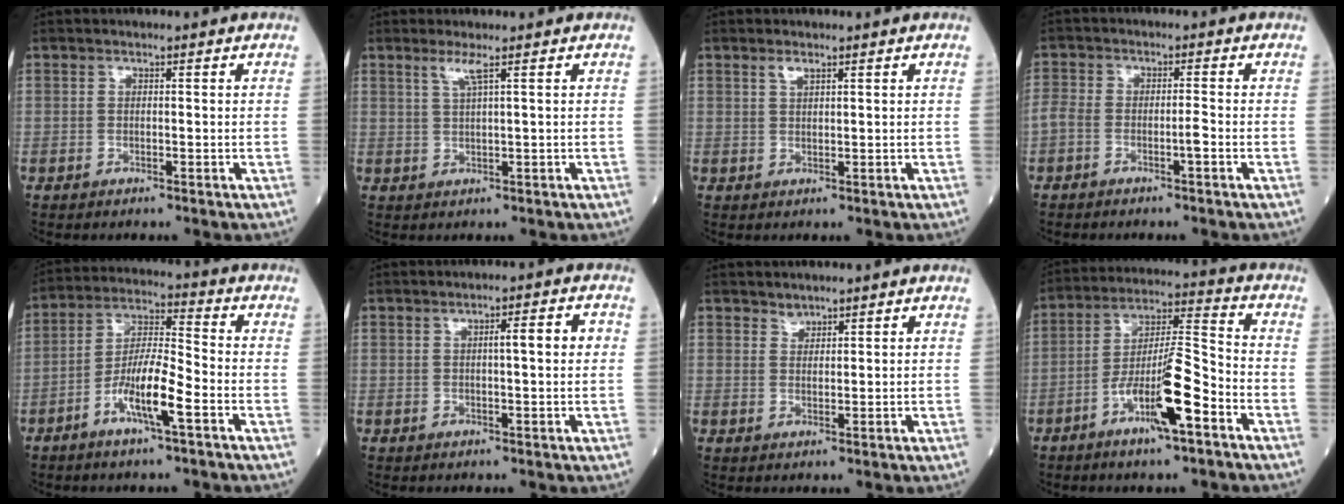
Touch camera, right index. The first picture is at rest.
{"total": 2.3, "force": [1.4, -0.4, 1.8], "torque": [-0.043, -0.001, 0.033]}
{"total": 1.3, "force": [1.0, 0.3, 0.8], "torque": [-0.018, 0.003, 0.025]}
{"total": 3.1, "force": [-1.6, 0.7, 2.6], "torque": [-0.058, 0.017, -0.028]}
{"total": 9.0, "force": [-4.0, 0.9, 8.0], "torque": [-0.161, 0.002, -0.077]}
{"total": 4.0, "force": [0.6, 0.3, 3.9], "torque": [-0.063, 0.008, 0.008]}
{"total": 1.4, "force": [1.3, 0.5, 0.1], "torque": [-0.001, -0.005, 0.021]}
{"total": 11.6, "force": [-5.4, 1.3, 10.2], "torque": [-0.185, 0.004, -0.093]}